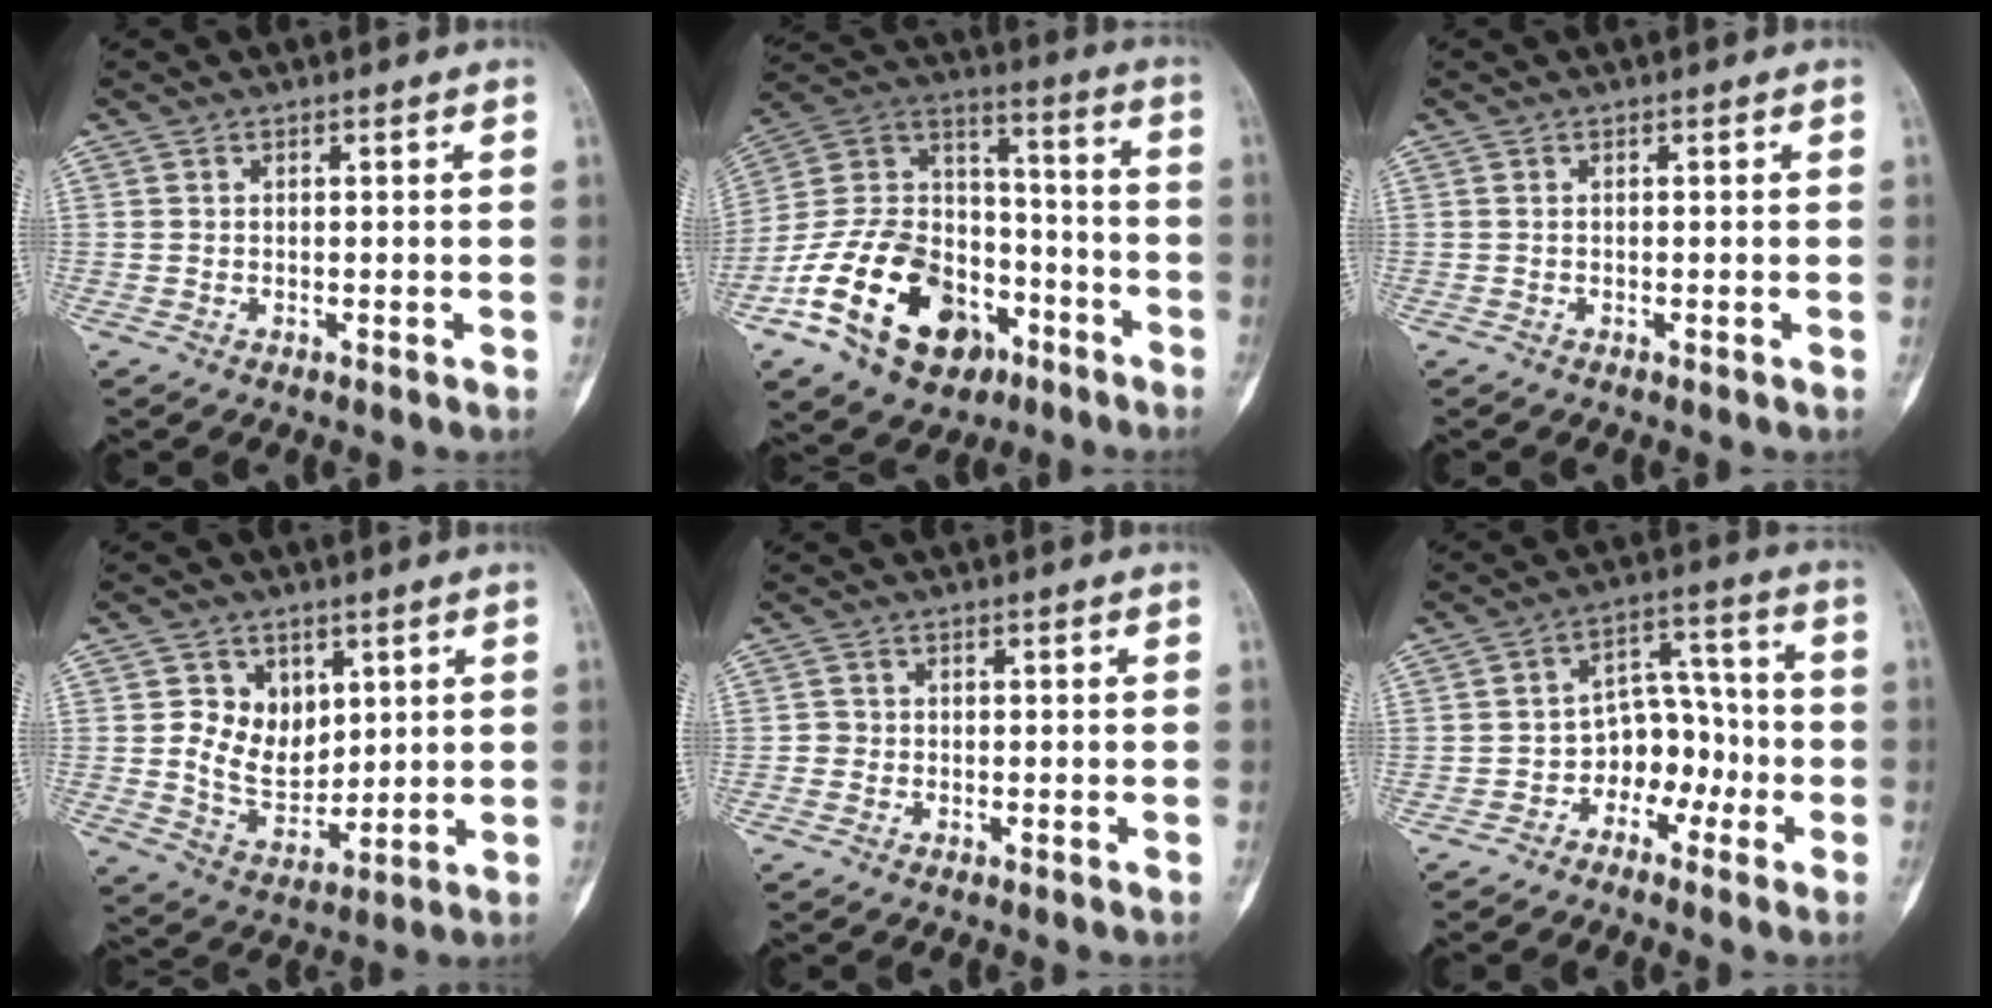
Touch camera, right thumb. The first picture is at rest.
{"total": 23.0, "force": [-11.2, 15.2, 13.1], "torque": [-0.218, 0.084, -0.190]}
{"total": 0.0}
{"total": 9.9, "force": [2.9, 7.5, 5.8], "torque": [-0.062, -0.023, 0.066]}
{"total": 1.2, "force": [-0.3, 1.2, 0.1], "torque": [0.007, 0.006, -0.010]}
{"total": 8.3, "force": [-3.3, 6.2, 4.3], "torque": [-0.018, 0.049, -0.065]}